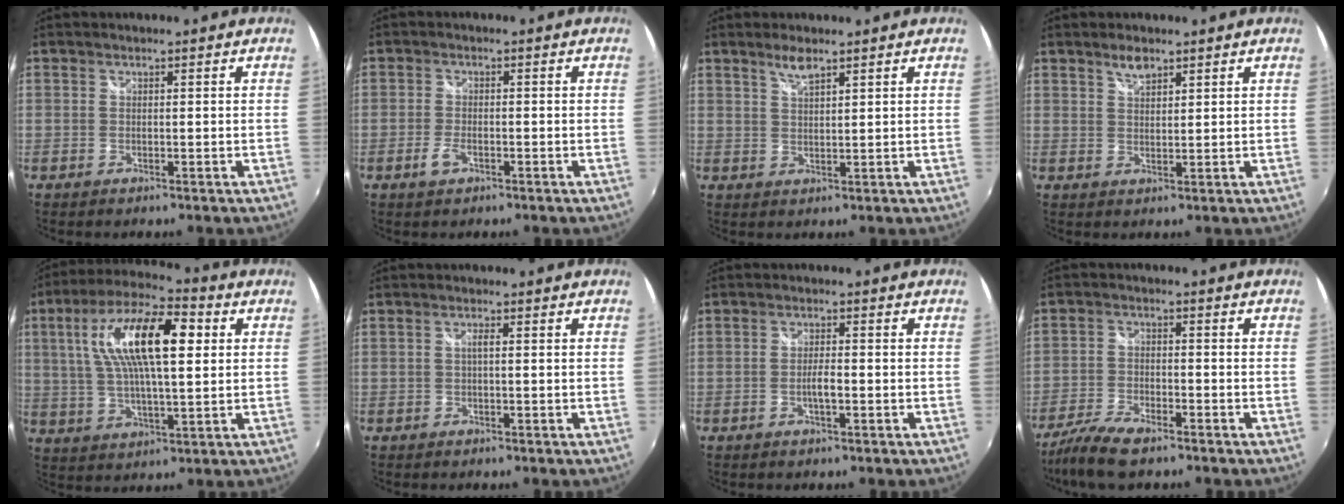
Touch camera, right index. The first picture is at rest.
{"total": 2.9, "force": [-1.6, 1.5, 2.0], "torque": [-0.048, -0.003, -0.031]}
{"total": 3.0, "force": [2.3, 0.4, 1.9], "torque": [-0.035, 0.002, 0.043]}
{"total": 3.0, "force": [2.3, 1.1, 1.6], "torque": [-0.025, 0.005, 0.041]}
{"total": 17.1, "force": [4.6, 5.6, 15.5], "torque": [-0.287, 0.026, 0.074]}
{"total": 1.1, "force": [-0.1, 0.0, 1.1], "torque": [-0.019, 0.003, -0.003]}
{"total": 2.5, "force": [-0.9, 0.4, 2.3], "torque": [-0.046, 0.001, -0.019]}
{"total": 8.4, "force": [-6.6, 2.3, 4.8], "torque": [-0.120, -0.017, -0.130]}